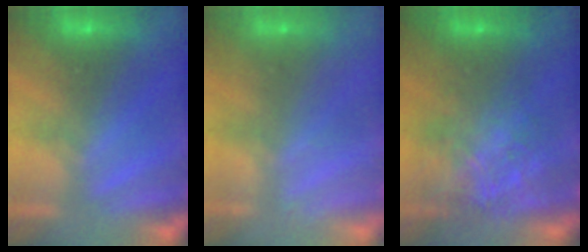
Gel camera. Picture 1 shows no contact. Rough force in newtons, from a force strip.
{"total": 2.2}
{"total": 7.8}